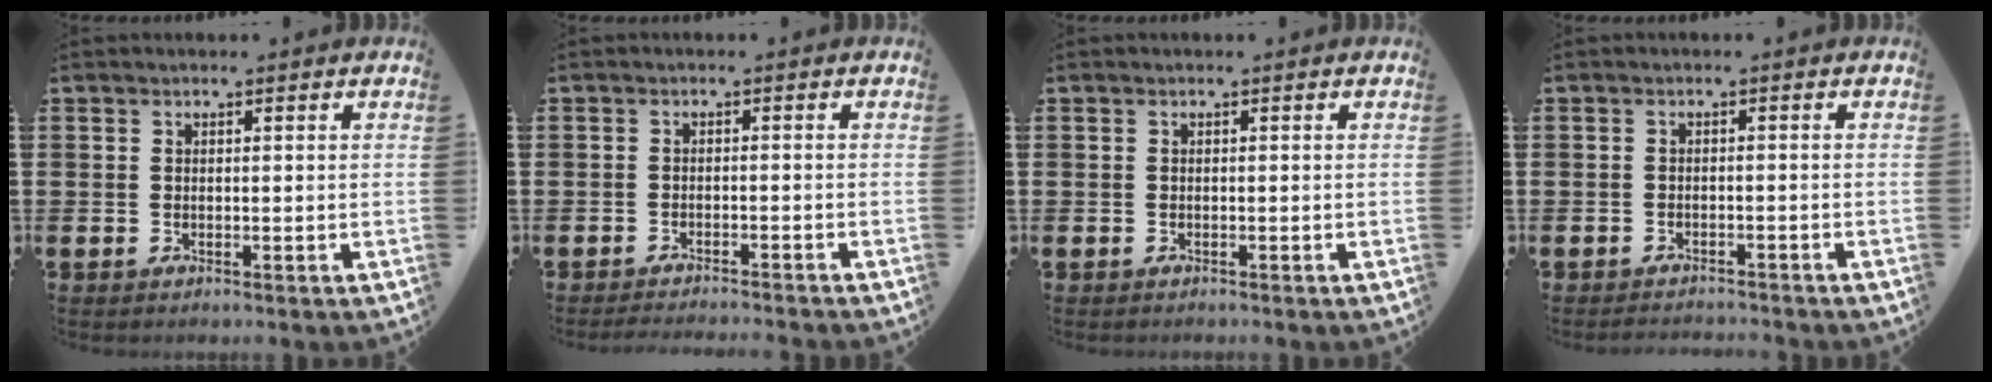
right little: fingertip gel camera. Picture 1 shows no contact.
{"total": 1.4, "force": [-1.4, -0.2, 0.2], "torque": [-0.002, 0.002, -0.028]}
{"total": 0.0}
{"total": 1.2, "force": [-1.2, -0.1, -0.1], "torque": [-0.002, 0.002, -0.025]}